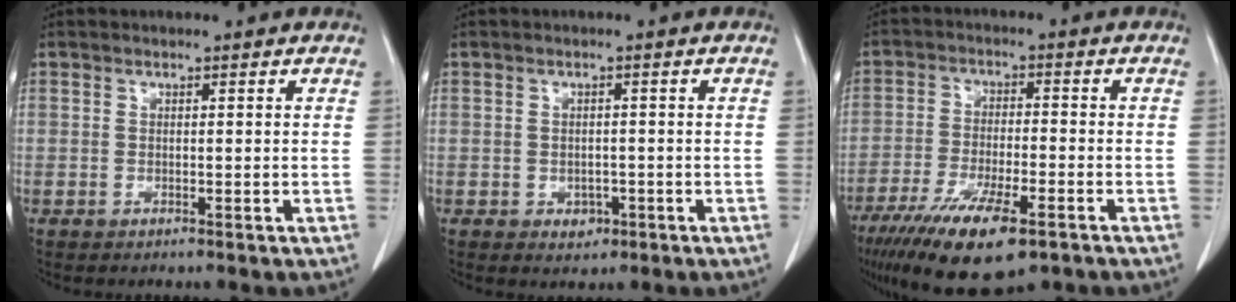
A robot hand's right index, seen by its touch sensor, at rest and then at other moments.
{"total": 2.1, "force": [-0.8, 1.6, 1.0], "torque": [-0.009, 0.004, -0.001]}
{"total": 13.8, "force": [-8.8, 3.3, 10.2], "torque": [-0.183, -0.032, -0.145]}